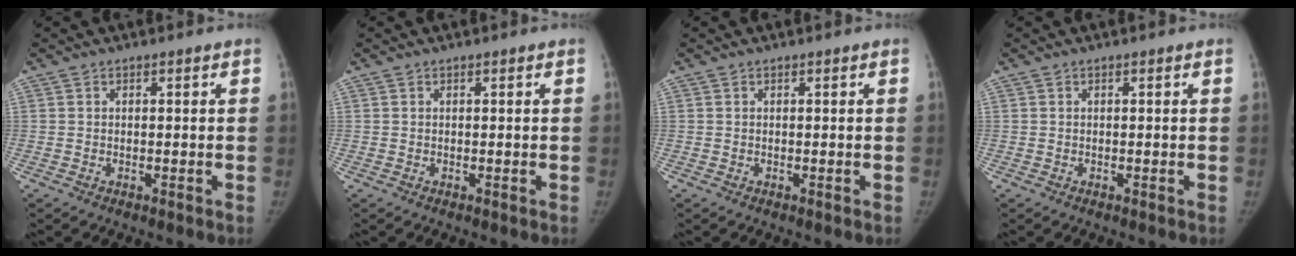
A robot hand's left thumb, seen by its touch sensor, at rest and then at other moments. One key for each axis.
{"total": 0.0}
{"total": 0.0}
{"total": 0.0}